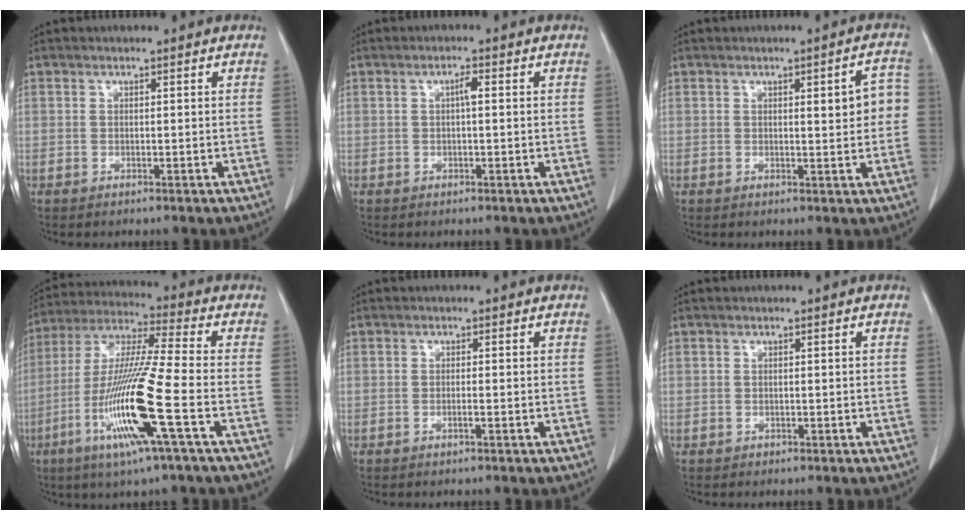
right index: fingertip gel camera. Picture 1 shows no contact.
{"total": 1.6, "force": [0.2, 0.2, 1.5], "torque": [-0.027, 0.004, 0.002]}
{"total": 4.8, "force": [0.6, 1.2, 4.6], "torque": [-0.053, 0.012, 0.005]}
{"total": 16.4, "force": [-5.7, -0.6, 15.4], "torque": [-0.317, -0.020, -0.115]}
{"total": 0.9, "force": [-0.4, -0.1, 0.8], "torque": [-0.014, 0.001, -0.007]}
{"total": 0.5, "force": [-0.2, 0.5, 0.0], "torque": [0.003, 0.005, -0.006]}